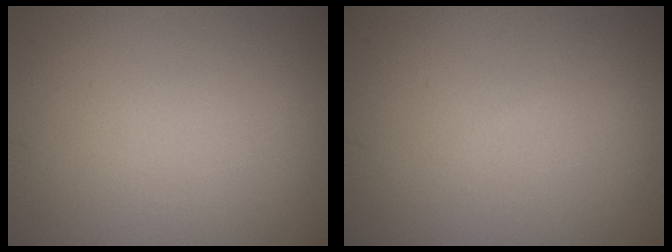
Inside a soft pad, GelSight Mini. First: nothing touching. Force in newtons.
{"total": 0.0}